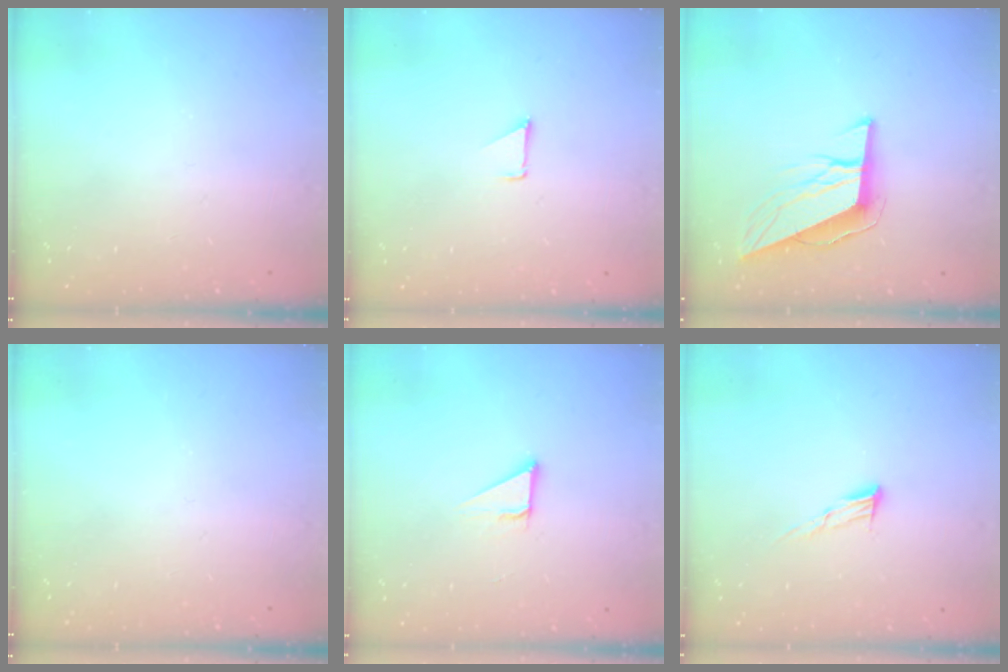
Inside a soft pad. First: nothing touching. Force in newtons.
{"total": 0.9, "press": 0.8, "slide": 0.1}
{"total": 10.7, "press": 10.2, "slide": 3.3}
{"total": 0.0}
{"total": 2.8, "press": 2.8, "slide": 0.2}
{"total": 7.3, "press": 7.2, "slide": 1.2}